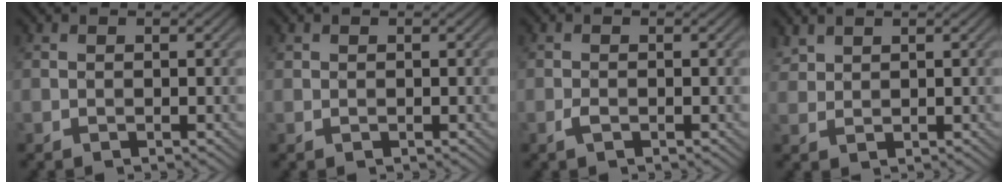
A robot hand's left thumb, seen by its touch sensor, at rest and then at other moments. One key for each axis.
{"total": 0.8, "fx": 0.4, "fy": 0.6, "fz": 0.2, "tx": -0.007, "ty": 0.001, "tz": 0.009}
{"total": 1.0, "fx": -0.5, "fy": 0.3, "fz": 0.8, "tx": -0.021, "ty": 0.004, "tz": -0.012}
{"total": 2.0, "fx": 1.8, "fy": 0.7, "fz": 0.3, "tx": -0.015, "ty": 0.007, "tz": 0.045}